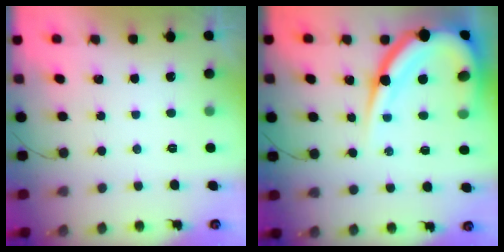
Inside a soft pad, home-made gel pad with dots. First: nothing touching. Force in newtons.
{"total": 20.5, "press": 20.4, "slide": 2.0}